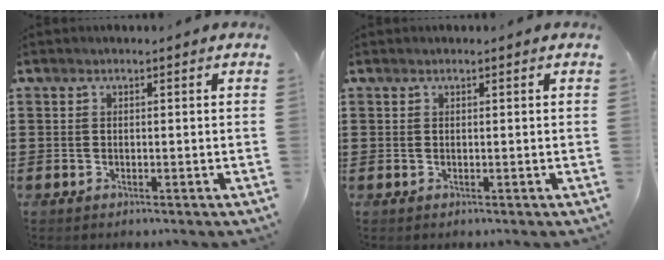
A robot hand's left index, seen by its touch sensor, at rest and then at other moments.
{"total": 0.0}